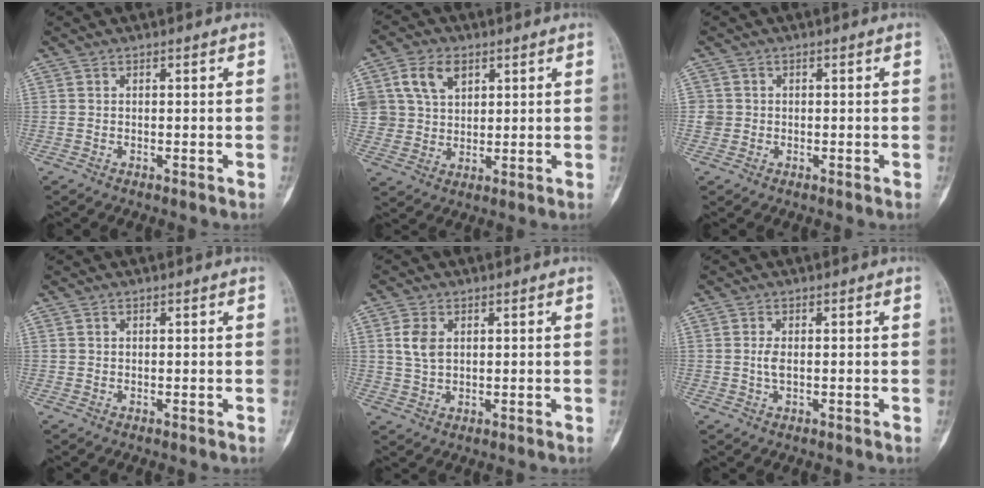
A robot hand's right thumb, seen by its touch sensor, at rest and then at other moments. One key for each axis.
{"total": 10.7, "fx": 4.4, "fy": 7.8, "fz": 5.9, "tx": -0.103, "ty": -0.002, "tz": 0.090}
{"total": 2.1, "fx": -0.1, "fy": 2.1, "fz": 0.3, "tx": 0.007, "ty": 0.007, "tz": 0.000}
{"total": 0.0}
{"total": 4.6, "fx": 1.3, "fy": 3.0, "fz": 3.3, "tx": -0.064, "ty": -0.001, "tz": 0.029}
{"total": 2.0, "fx": 0.1, "fy": 1.0, "fz": 1.8, "tx": -0.039, "ty": 0.001, "tz": 0.004}